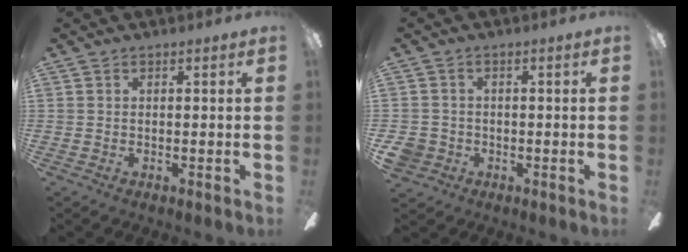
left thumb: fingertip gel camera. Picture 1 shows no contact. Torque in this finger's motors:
{"motor_torque": [-0.40, 0.50, 0.05, -0.17, -0.04]}